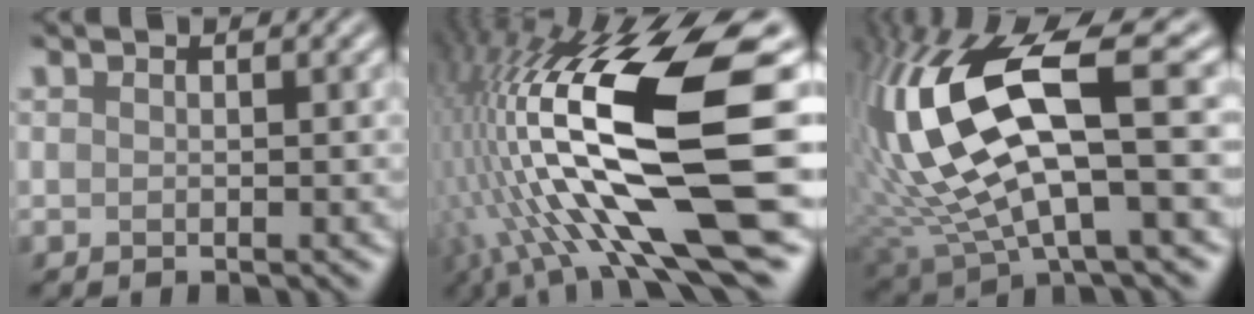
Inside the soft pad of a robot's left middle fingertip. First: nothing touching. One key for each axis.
{"total": 16.3, "fx": -1.7, "fy": 3.9, "fz": 15.7, "tx": -0.304, "ty": 0.018, "tz": -0.018}
{"total": 15.4, "fx": 2.2, "fy": 6.1, "fz": 13.9, "tx": -0.314, "ty": 0.003, "tz": 0.058}